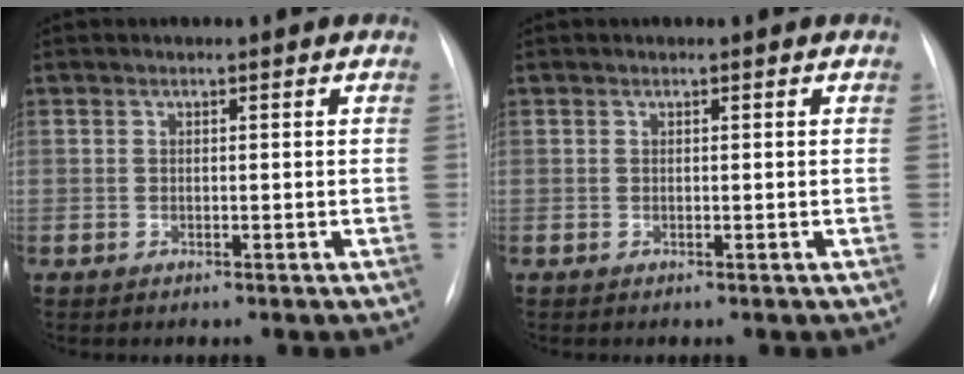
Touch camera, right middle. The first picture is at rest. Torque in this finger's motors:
{"motor_torque": [0.25, -0.21, 0.05, 0.00]}